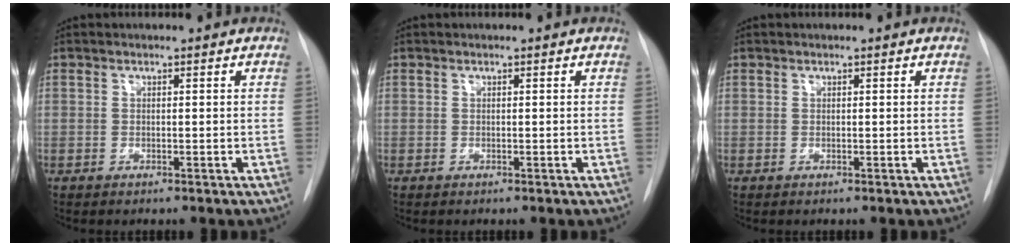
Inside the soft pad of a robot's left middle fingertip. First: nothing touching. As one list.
[{"total": 0.0}, {"total": 0.0}]